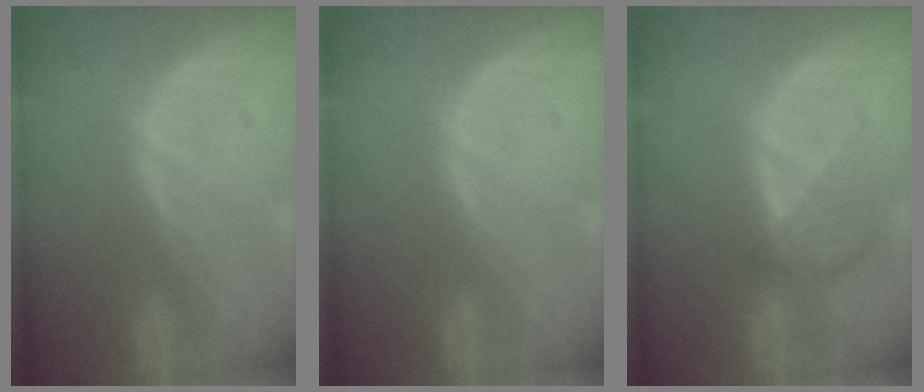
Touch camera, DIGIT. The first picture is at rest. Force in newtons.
{"total": 0.0}
{"total": 4.2, "press": 3.9, "slide": 1.6}